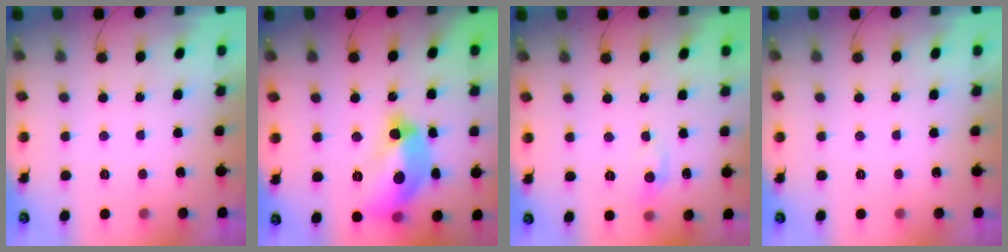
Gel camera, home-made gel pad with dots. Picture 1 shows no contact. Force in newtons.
{"total": 18.6, "press": 18.6, "slide": 1.2}
{"total": 2.8, "press": 2.8, "slide": 0.4}
{"total": 0.0}